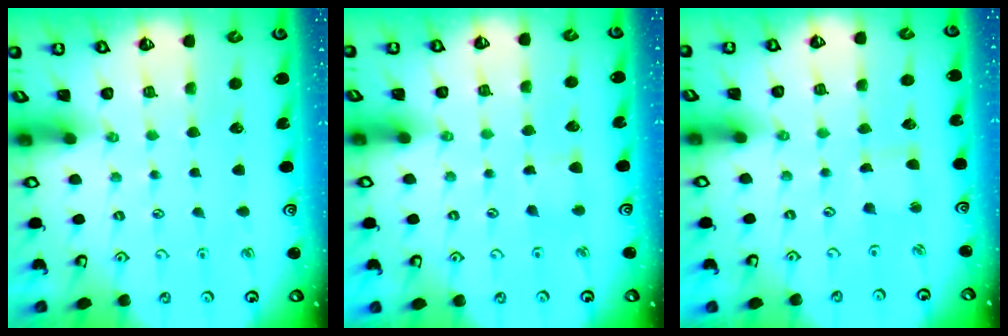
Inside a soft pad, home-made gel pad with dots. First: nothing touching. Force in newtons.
{"total": 2.9, "press": 2.9, "slide": 0.5}
{"total": 2.8, "press": 2.8, "slide": 0.2}